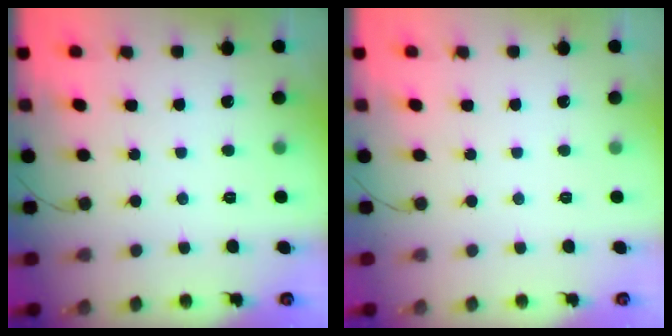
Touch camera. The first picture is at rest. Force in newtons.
{"total": 0.0}